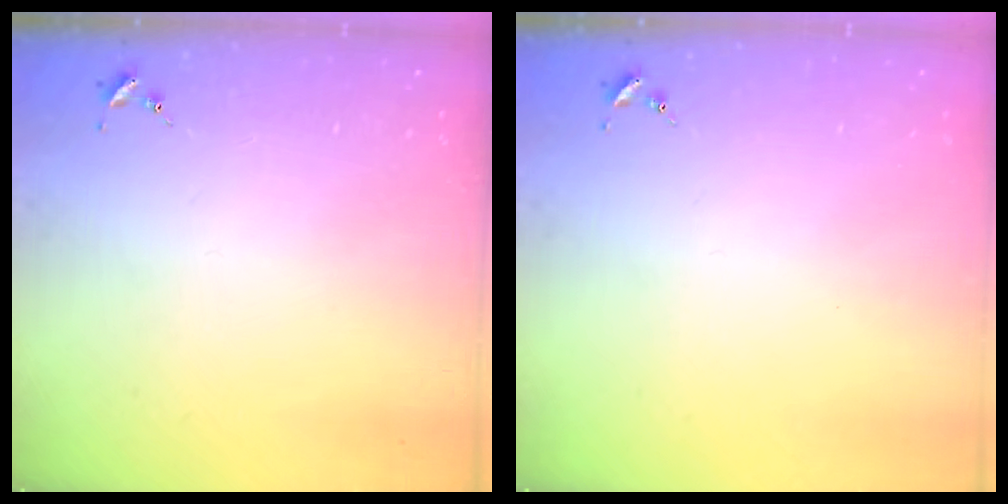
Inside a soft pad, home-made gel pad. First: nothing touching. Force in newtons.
{"total": 0.0}